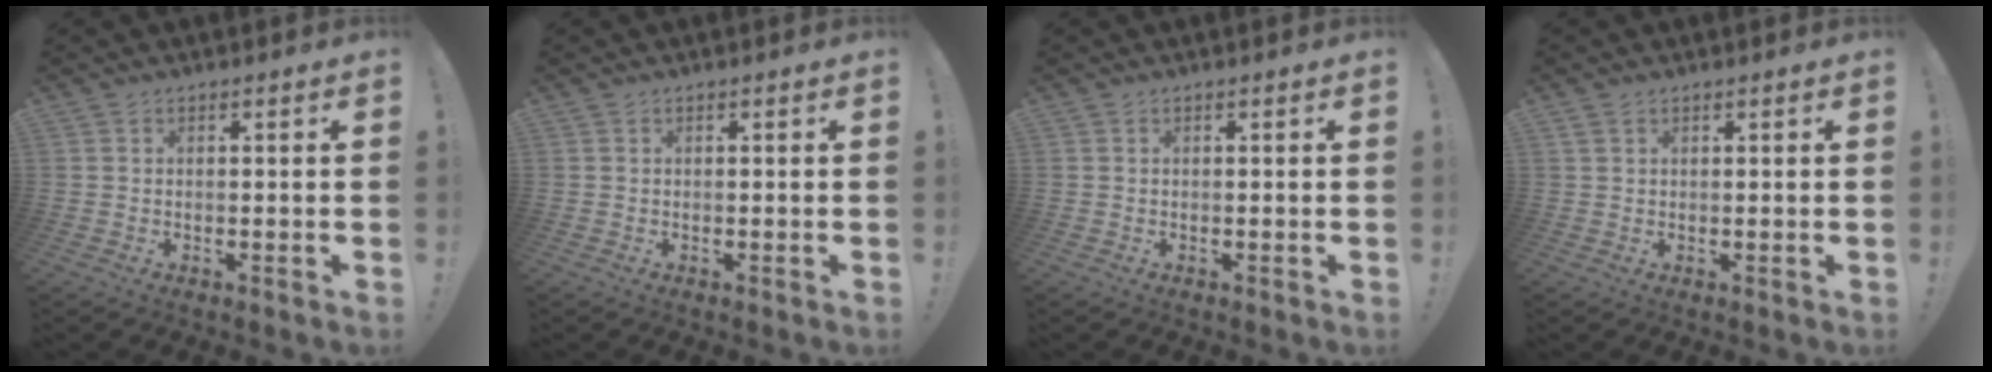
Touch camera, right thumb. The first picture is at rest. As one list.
[{"total": 0.0}, {"total": 0.0}, {"total": 1.7, "force": [1.3, 0.9, 0.7], "torque": [-0.016, 0.001, 0.025]}]